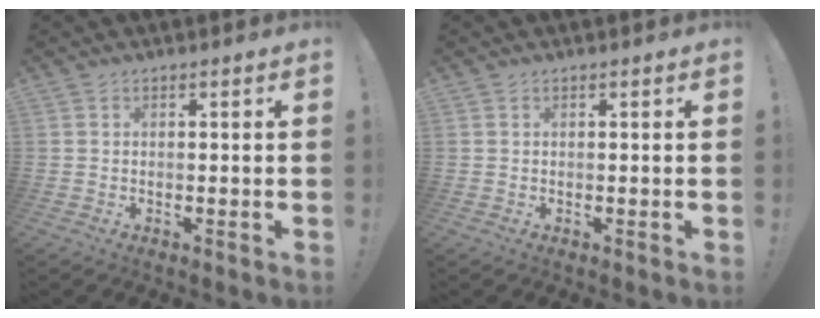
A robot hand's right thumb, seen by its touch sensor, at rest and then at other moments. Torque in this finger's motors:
{"motor_torque": [-0.07, -0.09, 0.16, 0.11, 0.03]}